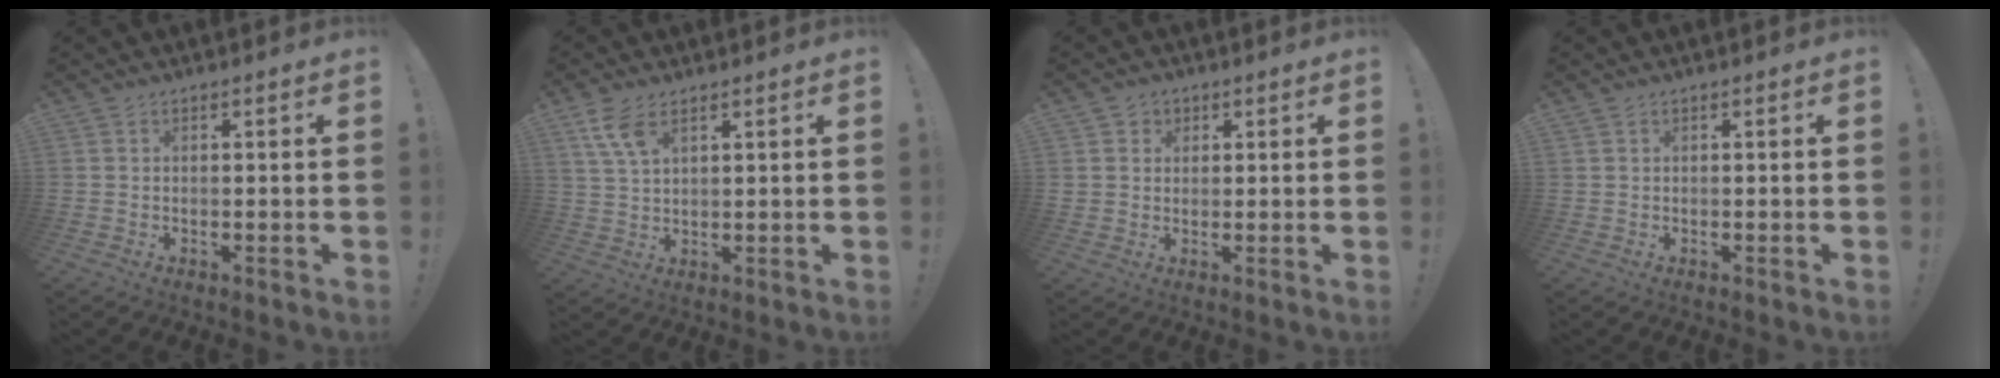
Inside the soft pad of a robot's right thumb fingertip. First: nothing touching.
{"total": 7.0, "force": [4.0, 3.0, 4.8], "torque": [-0.094, -0.013, 0.077]}
{"total": 3.2, "force": [1.1, 3.0, 0.4], "torque": [-0.007, -0.003, 0.020]}
{"total": 0.0}